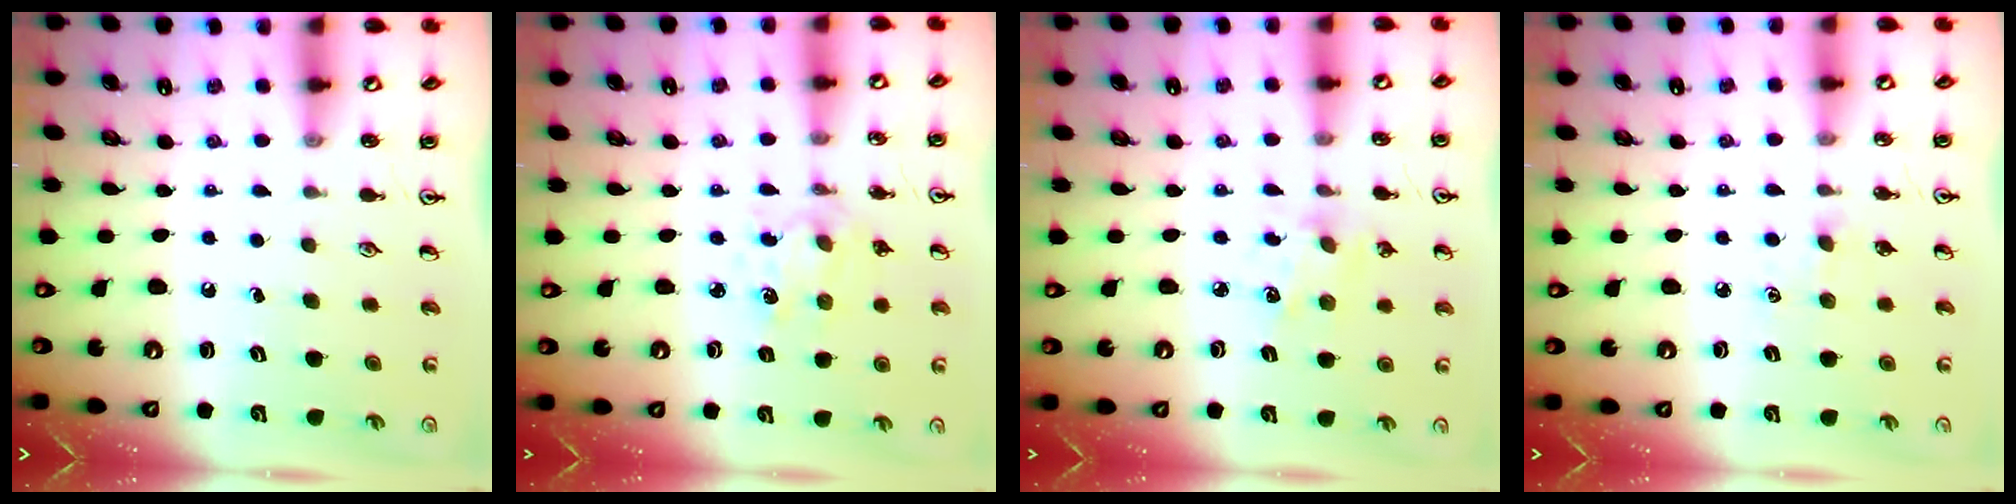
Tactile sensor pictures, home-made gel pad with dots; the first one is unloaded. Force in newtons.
{"total": 2.0, "press": 2.0, "slide": 0.3}
{"total": 1.7, "press": 1.7, "slide": 0.4}
{"total": 2.8, "press": 2.7, "slide": 0.5}